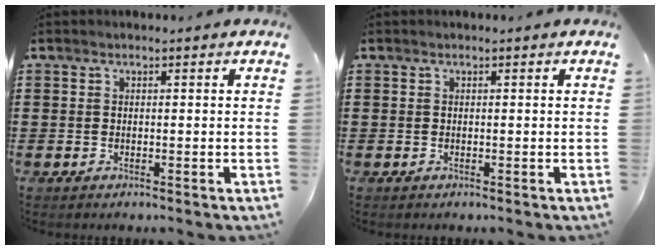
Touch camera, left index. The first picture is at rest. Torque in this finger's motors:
{"motor_torque": [-0.01, 0.03, 0.00, 0.00]}